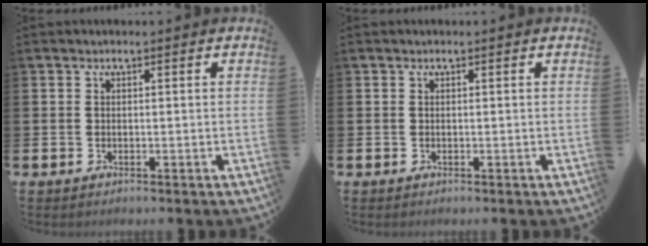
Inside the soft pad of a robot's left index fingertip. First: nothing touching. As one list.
[{"total": 0.0}]